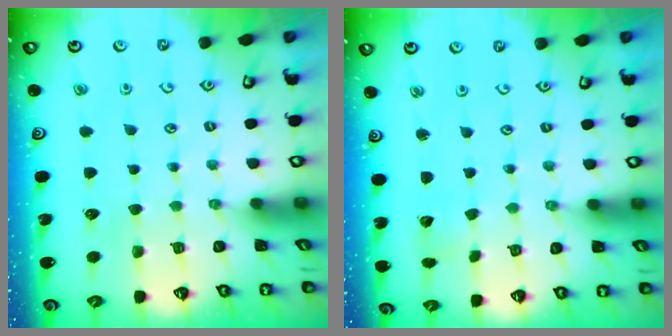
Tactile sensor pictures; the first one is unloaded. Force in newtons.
{"total": 1.8, "press": 1.8, "slide": 0.1}